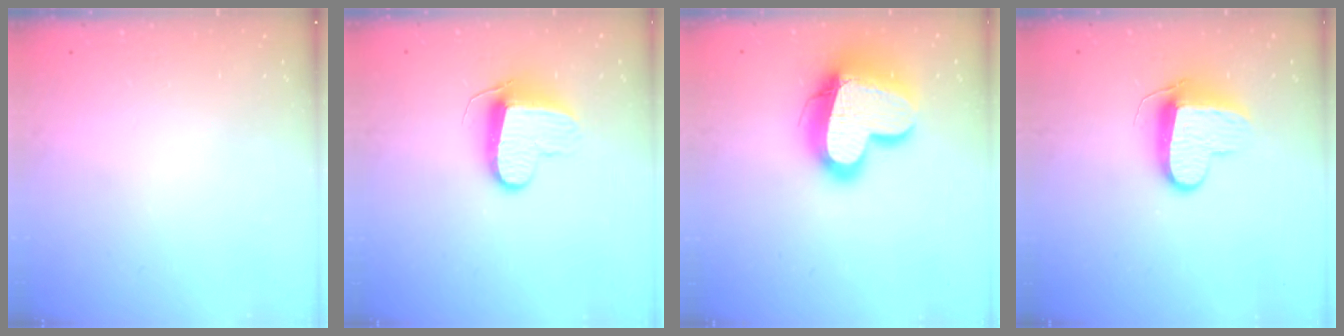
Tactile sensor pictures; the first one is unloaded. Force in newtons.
{"total": 9.8, "press": 9.8, "slide": 0.4}
{"total": 19.4, "press": 19.3, "slide": 1.7}
{"total": 10.1, "press": 10.1, "slide": 0.5}